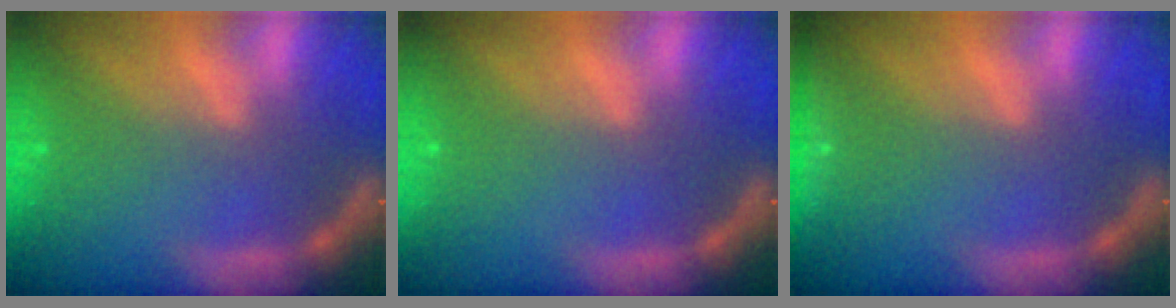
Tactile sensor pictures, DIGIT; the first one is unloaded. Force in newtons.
{"total": 0.0}
{"total": 2.9}